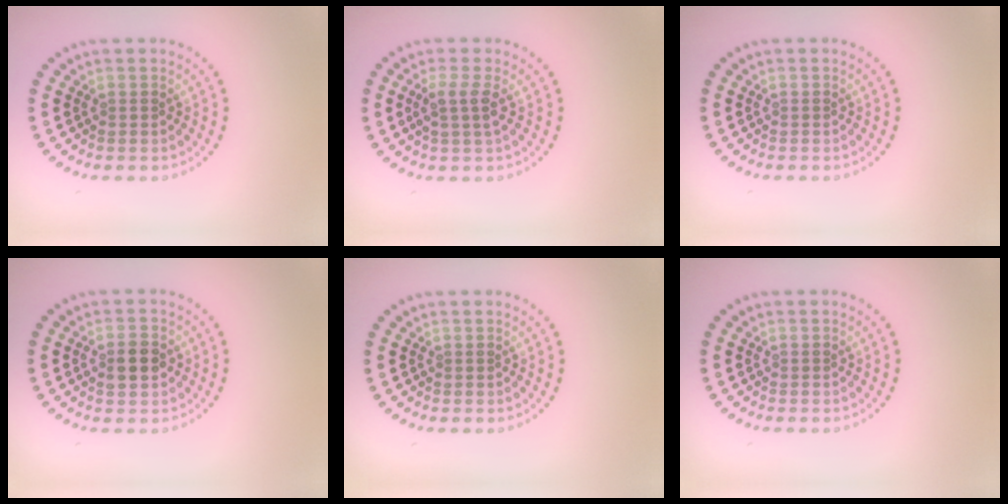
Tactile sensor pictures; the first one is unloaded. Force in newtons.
{"total": 2.0, "press": 1.7, "slide": 1.1}
{"total": 0.0}
{"total": 2.9, "press": 2.9, "slide": 0.1}
{"total": 0.0}
{"total": 0.0}